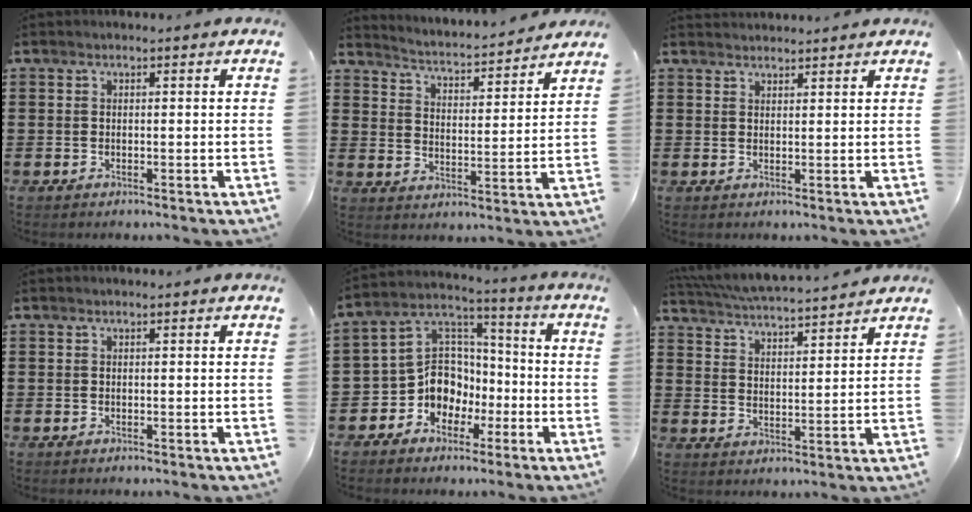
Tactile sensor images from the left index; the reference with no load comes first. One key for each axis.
{"total": 3.1, "fx": 3.1, "fy": -0.2, "fz": 0.3, "tx": -0.026, "ty": -0.034, "tz": 0.045}
{"total": 1.6, "fx": 1.6, "fy": 0.2, "fz": 0.0, "tx": -0.003, "ty": 0.000, "tz": 0.032}
{"total": 0.0}
{"total": 8.9, "fx": -3.4, "fy": 7.7, "fz": 2.8, "tx": -0.097, "ty": 0.004, "tz": -0.067}
{"total": 5.2, "fx": 5.0, "fy": 0.1, "fz": 1.2, "tx": -0.048, "ty": -0.029, "tz": 0.086}